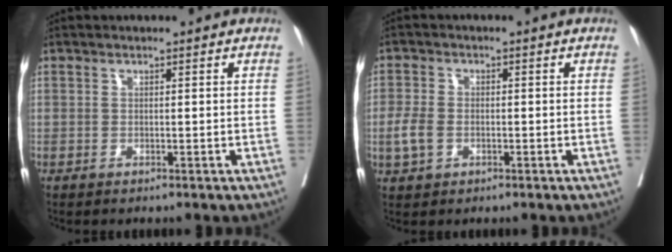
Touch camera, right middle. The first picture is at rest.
{"total": 3.7, "force": [-0.9, 2.5, 2.6], "torque": [-0.065, 0.003, -0.017]}